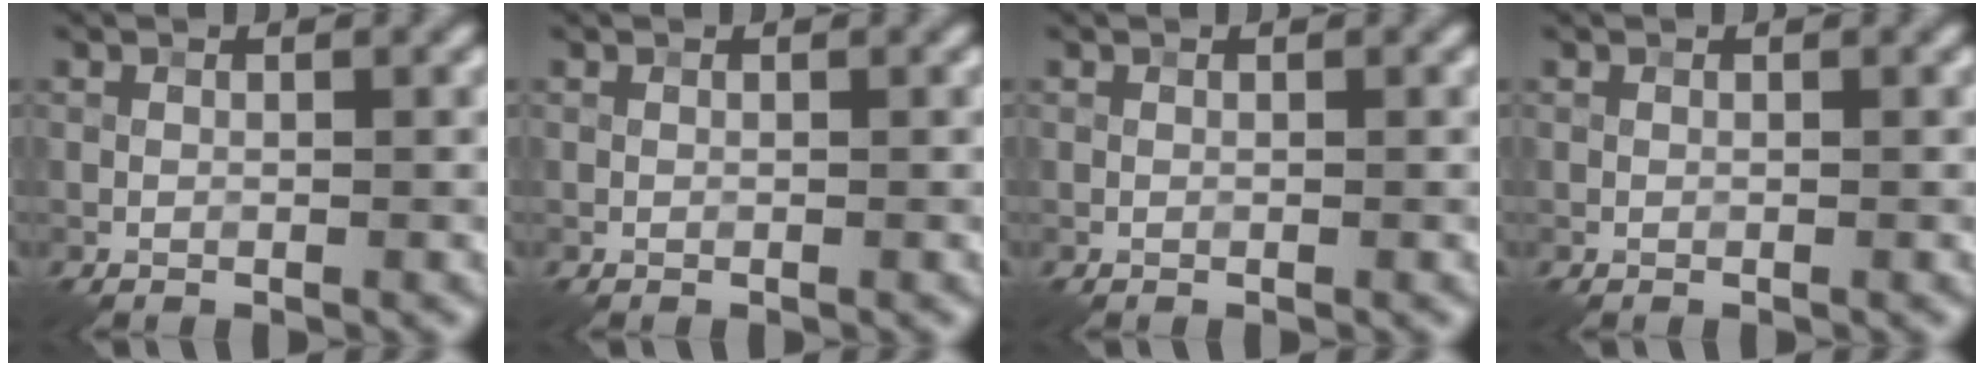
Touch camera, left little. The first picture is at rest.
{"total": 0.0}
{"total": 0.0}
{"total": 0.0}